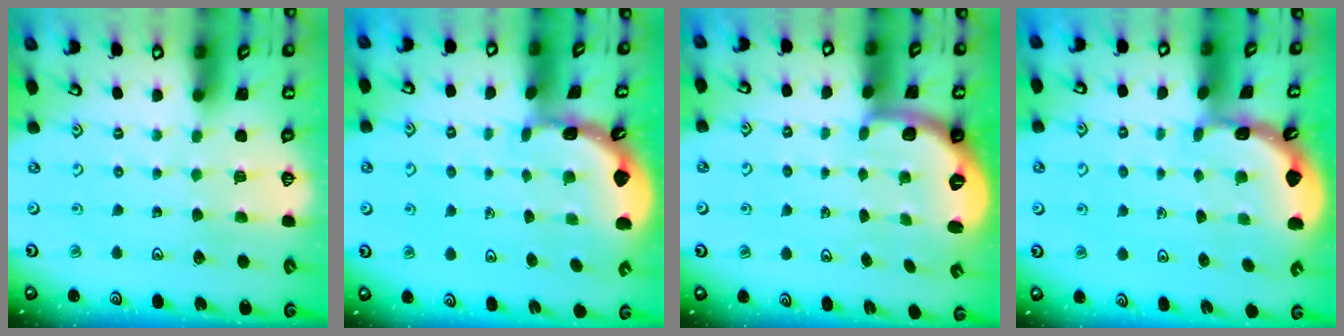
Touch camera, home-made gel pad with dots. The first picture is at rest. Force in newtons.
{"total": 1.8, "press": 1.8, "slide": 0.1}
{"total": 2.7, "press": 1.8, "slide": 2.0}
{"total": 1.8, "press": 1.8, "slide": 0.1}